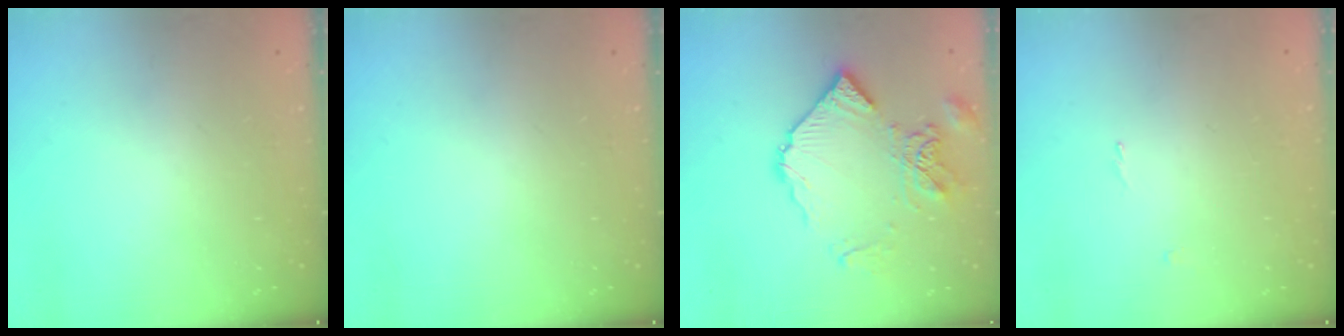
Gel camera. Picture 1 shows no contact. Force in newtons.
{"total": 0.0}
{"total": 12.0, "press": 11.9, "slide": 1.4}
{"total": 0.8, "press": 0.8, "slide": 0.3}